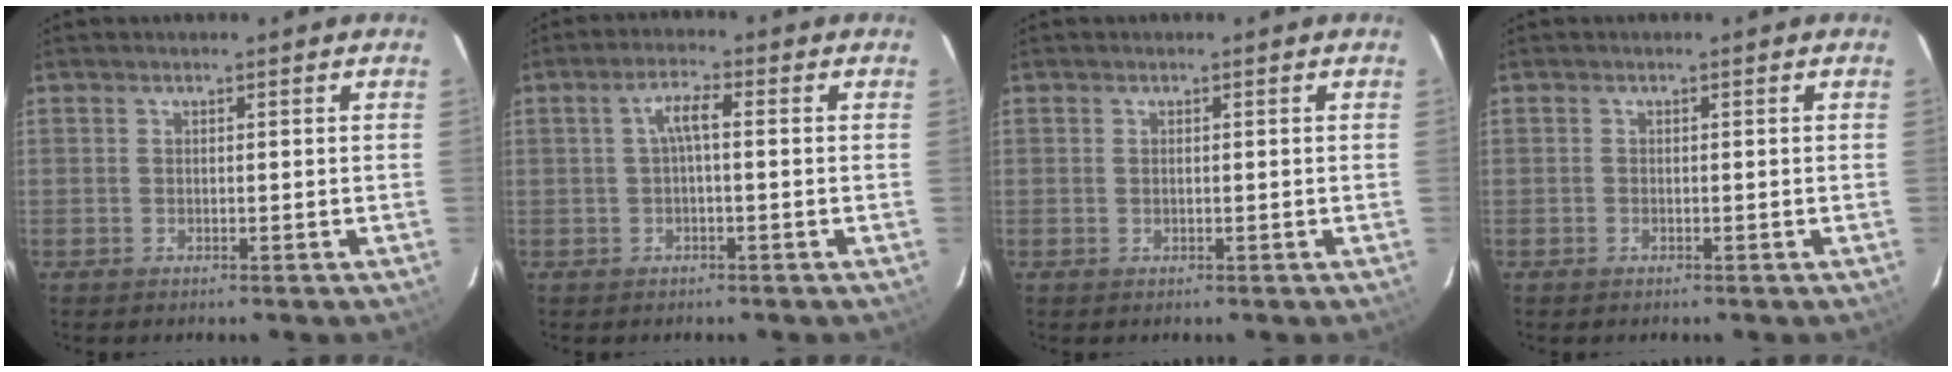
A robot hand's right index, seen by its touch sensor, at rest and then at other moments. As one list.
[{"total": 3.4, "force": [0.0, 0.7, 3.4], "torque": [-0.066, 0.011, 0.003]}, {"total": 0.5, "force": [0.2, 0.2, 0.5], "torque": [-0.010, 0.001, 0.004]}, {"total": 0.5, "force": [-0.4, 0.3, 0.0], "torque": [-0.001, 0.001, -0.009]}]